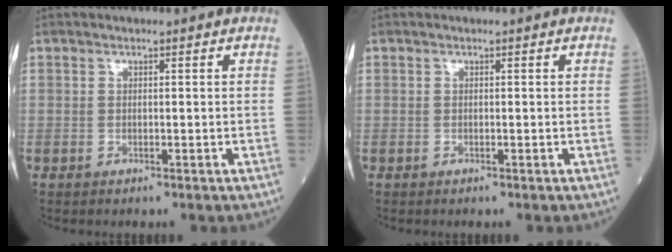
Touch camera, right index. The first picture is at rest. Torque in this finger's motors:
{"motor_torque": [0.00, 0.00, 0.00, 0.00]}